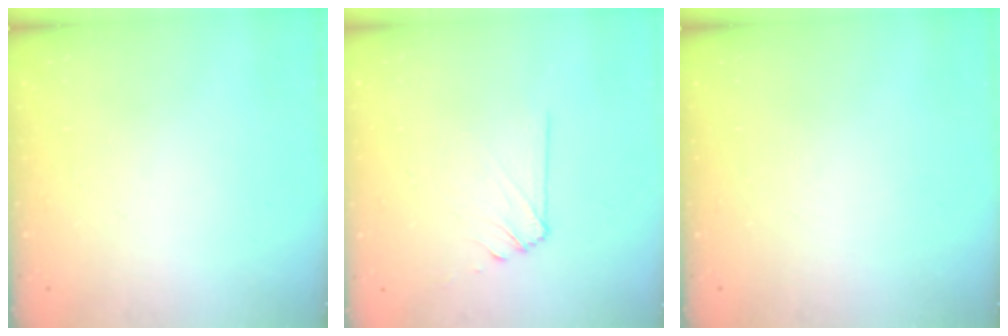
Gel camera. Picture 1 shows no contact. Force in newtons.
{"total": 6.2, "press": 6.2, "slide": 0.9}
{"total": 0.0}